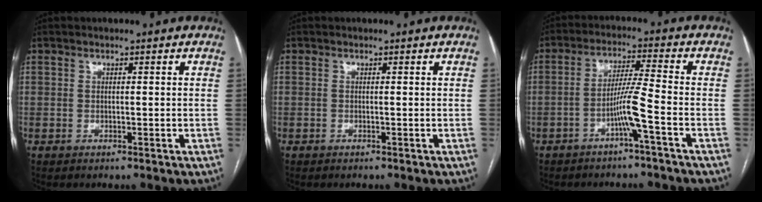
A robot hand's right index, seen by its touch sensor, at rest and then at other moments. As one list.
[{"total": 0.0}, {"total": 5.6, "force": [-2.6, -1.2, 4.9], "torque": [-0.096, 0.008, -0.048]}]